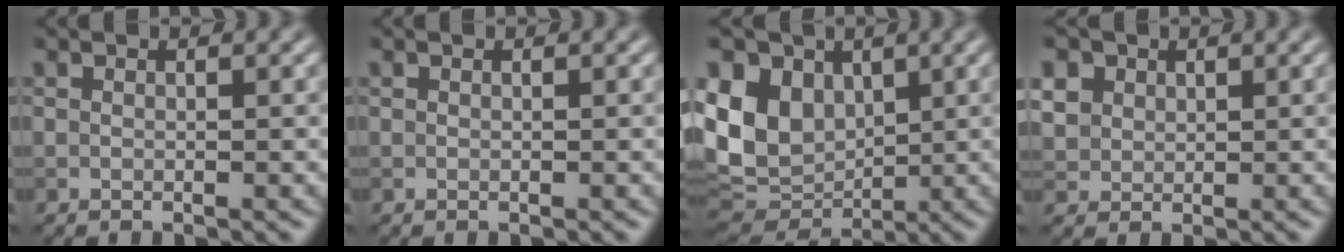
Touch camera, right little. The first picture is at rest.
{"total": 0.0}
{"total": 11.1, "force": [2.5, 8.4, 6.8], "torque": [-0.154, 0.009, 0.047]}
{"total": 3.7, "force": [1.7, 2.9, 1.6], "torque": [-0.059, 0.013, 0.042]}